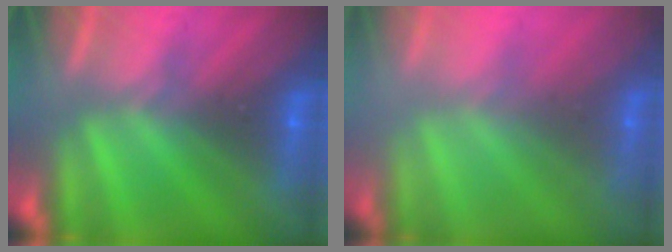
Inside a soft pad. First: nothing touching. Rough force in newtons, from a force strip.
{"total": 2.2}